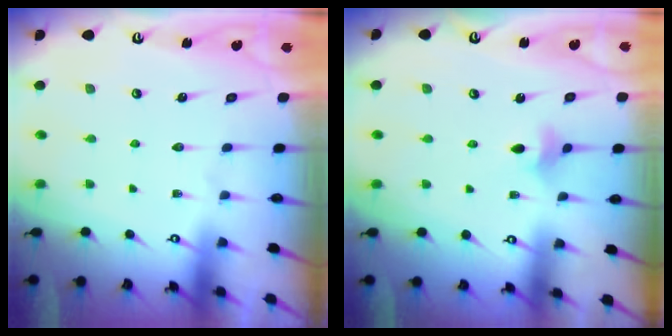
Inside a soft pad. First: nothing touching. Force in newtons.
{"total": 3.9, "press": 3.8, "slide": 0.8}